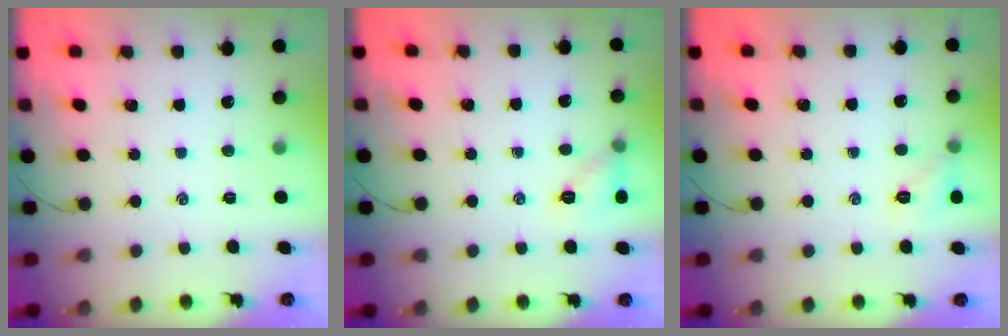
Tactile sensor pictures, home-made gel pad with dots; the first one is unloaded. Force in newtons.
{"total": 6.9, "press": 6.8, "slide": 1.3}
{"total": 6.1, "press": 5.9, "slide": 1.4}